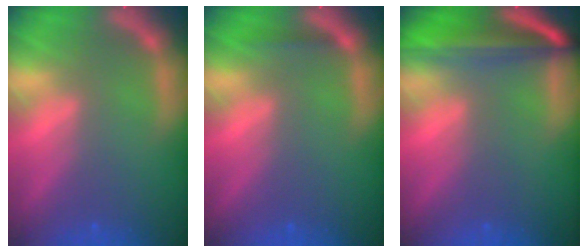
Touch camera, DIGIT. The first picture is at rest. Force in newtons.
{"total": 0.9}
{"total": 8.5}